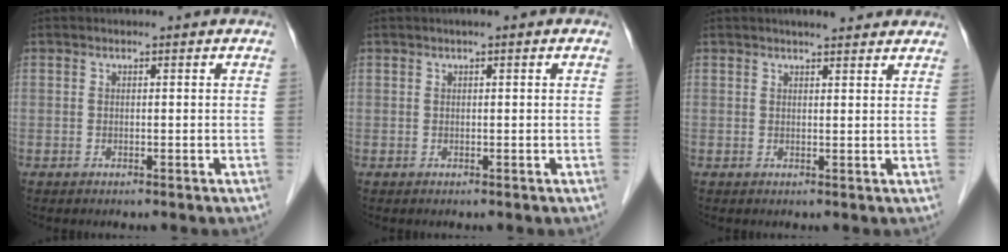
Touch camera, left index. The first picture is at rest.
{"total": 1.1, "force": [0.5, 0.2, 1.0], "torque": [-0.019, 0.006, 0.003]}
{"total": 5.3, "force": [4.6, 1.0, 2.5], "torque": [-0.030, 0.015, 0.056]}